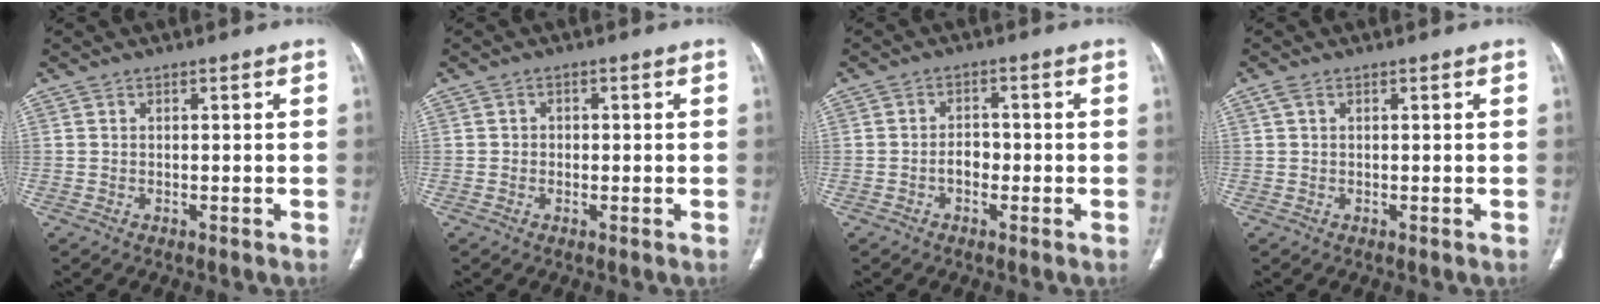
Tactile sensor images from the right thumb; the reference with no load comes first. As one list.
[{"total": 1.2, "force": [-0.1, 1.1, 0.4], "torque": [0.004, 0.005, -0.005]}, {"total": 2.7, "force": [-0.9, 1.9, 1.7], "torque": [-0.015, 0.015, -0.021]}, {"total": 1.2, "force": [0.5, 0.6, 1.0], "torque": [-0.030, 0.012, 0.013]}]